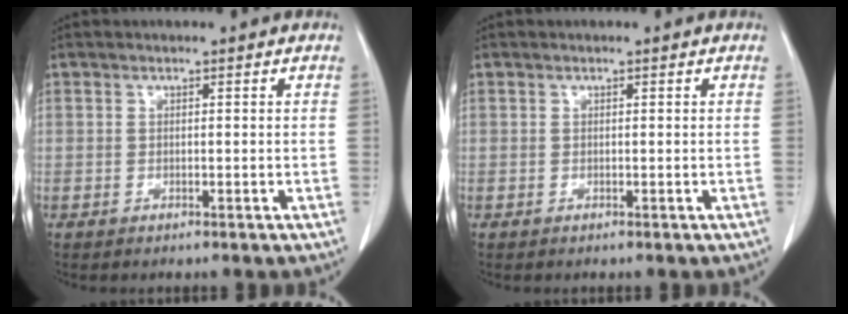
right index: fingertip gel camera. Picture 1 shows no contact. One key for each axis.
{"total": 0.0}